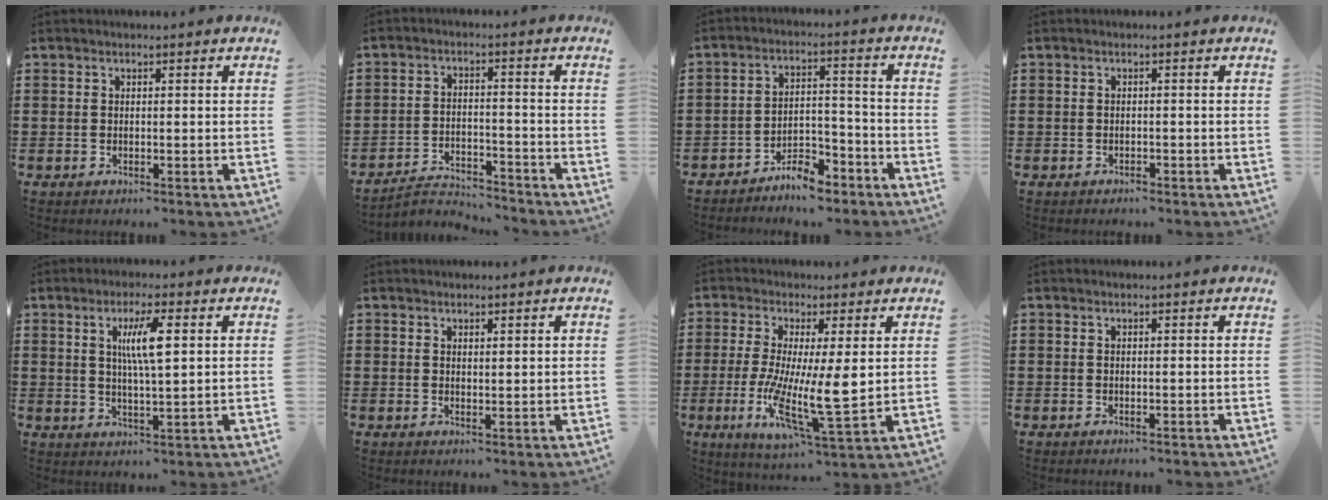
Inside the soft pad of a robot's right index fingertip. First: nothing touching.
{"total": 3.4, "force": [-3.3, 0.6, 0.7], "torque": [-0.017, 0.007, -0.069]}
{"total": 5.7, "force": [-5.1, 1.6, 1.9], "torque": [-0.037, 0.015, -0.101]}
{"total": 0.7, "force": [-0.7, 0.2, -0.1], "torque": [-0.001, 0.001, -0.015]}
{"total": 6.2, "force": [1.6, 1.1, 5.8], "torque": [-0.117, 0.005, 0.024]}
{"total": 1.0, "force": [0.9, 0.3, 0.3], "torque": [-0.007, 0.001, 0.017]}
{"total": 10.6, "force": [0.2, 2.5, 10.3], "torque": [-0.191, -0.023, 0.004]}
{"total": 0.0}